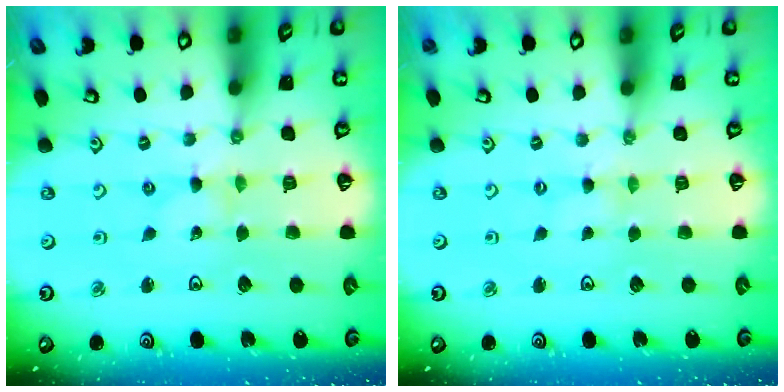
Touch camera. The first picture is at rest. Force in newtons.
{"total": 1.0, "press": 1.0, "slide": 0.0}